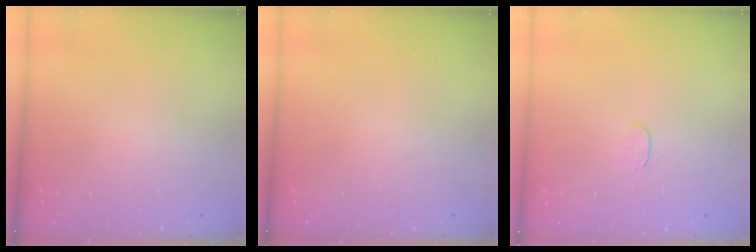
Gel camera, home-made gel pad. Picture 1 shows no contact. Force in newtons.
{"total": 0.0}
{"total": 3.7, "press": 3.7, "slide": 0.4}